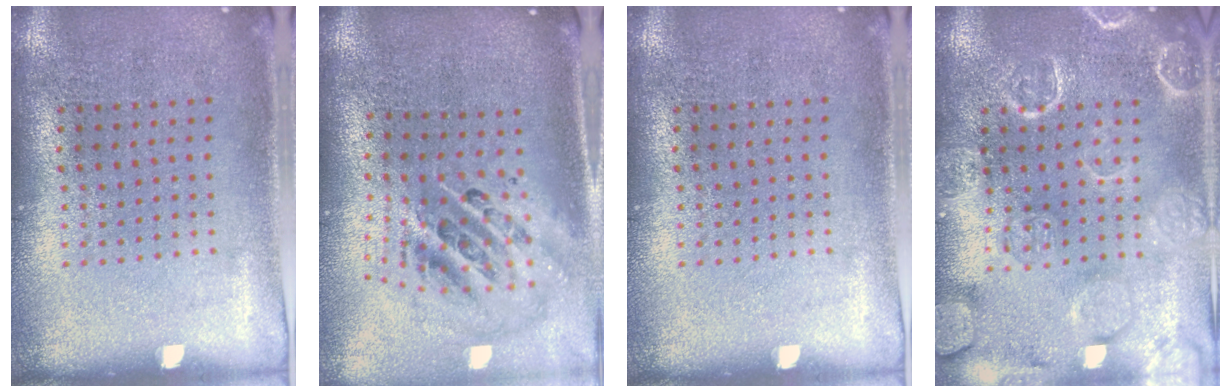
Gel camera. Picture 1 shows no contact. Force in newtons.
{"total": 2.6, "press": 1.8, "slide": 1.9}
{"total": 0.0}
{"total": 4.6, "press": 4.6, "slide": 0.7}